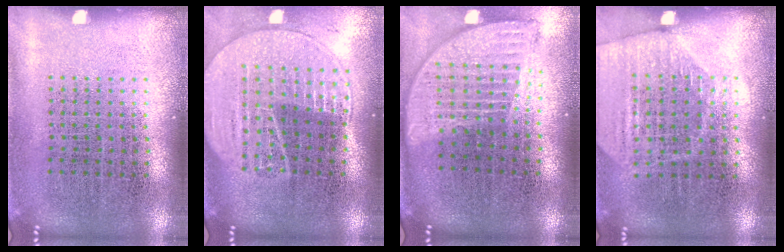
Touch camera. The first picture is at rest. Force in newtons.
{"total": 2.0, "press": 1.8, "slide": 0.9}
{"total": 1.9, "press": 1.5, "slide": 1.2}
{"total": 1.8, "press": 1.6, "slide": 0.7}